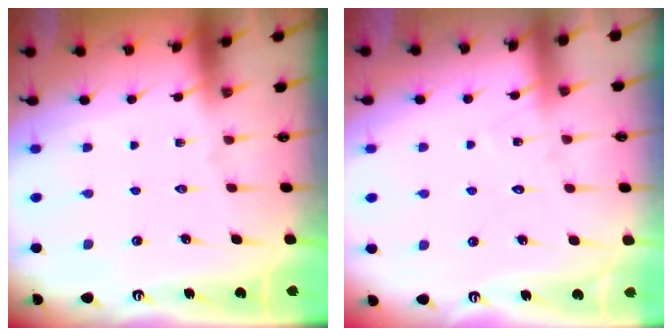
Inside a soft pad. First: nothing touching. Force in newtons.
{"total": 7.1, "press": 7.1, "slide": 0.5}